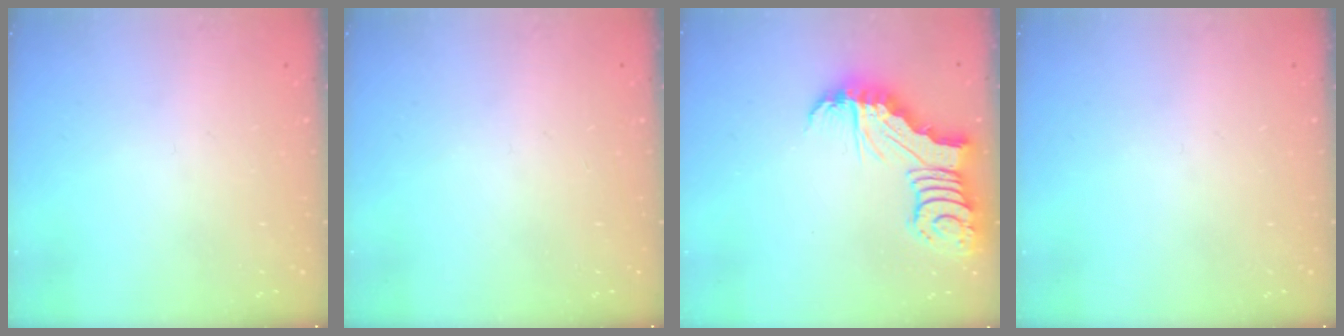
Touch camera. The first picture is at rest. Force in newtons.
{"total": 0.0}
{"total": 6.8, "press": 6.8, "slide": 0.9}
{"total": 0.0}